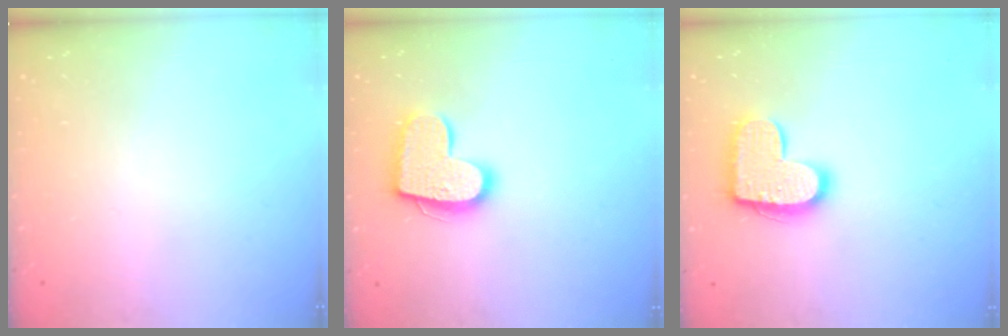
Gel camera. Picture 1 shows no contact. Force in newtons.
{"total": 14.9, "press": 14.9, "slide": 1.0}
{"total": 14.6, "press": 14.6, "slide": 0.8}